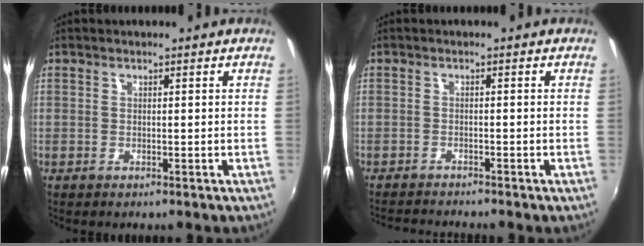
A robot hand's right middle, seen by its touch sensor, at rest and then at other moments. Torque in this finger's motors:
{"motor_torque": [1.00, -1.14, 0.06, 0.04]}